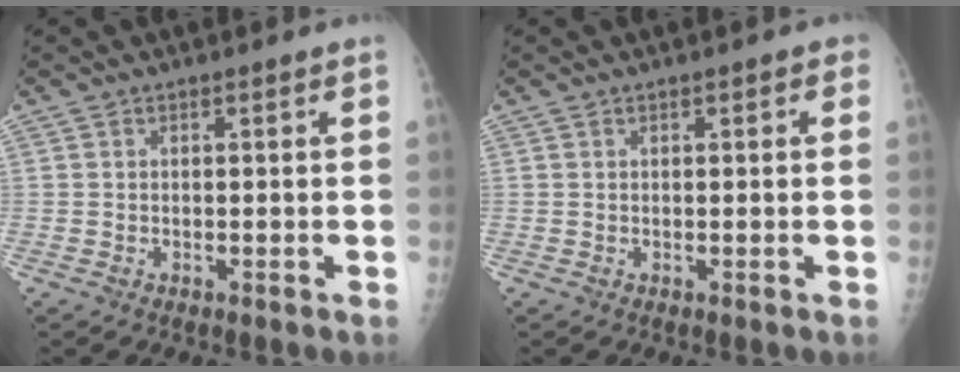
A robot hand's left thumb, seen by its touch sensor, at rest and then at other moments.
{"total": 1.2, "force": [0.5, 0.6, 0.9], "torque": [-0.006, 0.002, 0.005]}